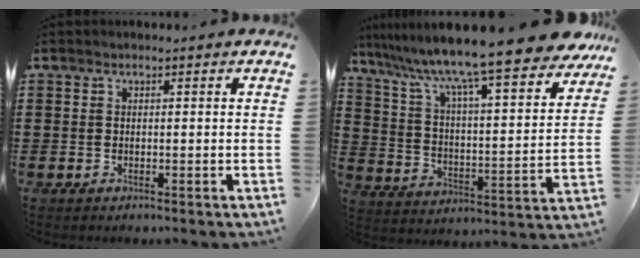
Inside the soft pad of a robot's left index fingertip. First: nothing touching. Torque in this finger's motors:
{"motor_torque": [2.14, 0.00, 1.05, 0.16]}